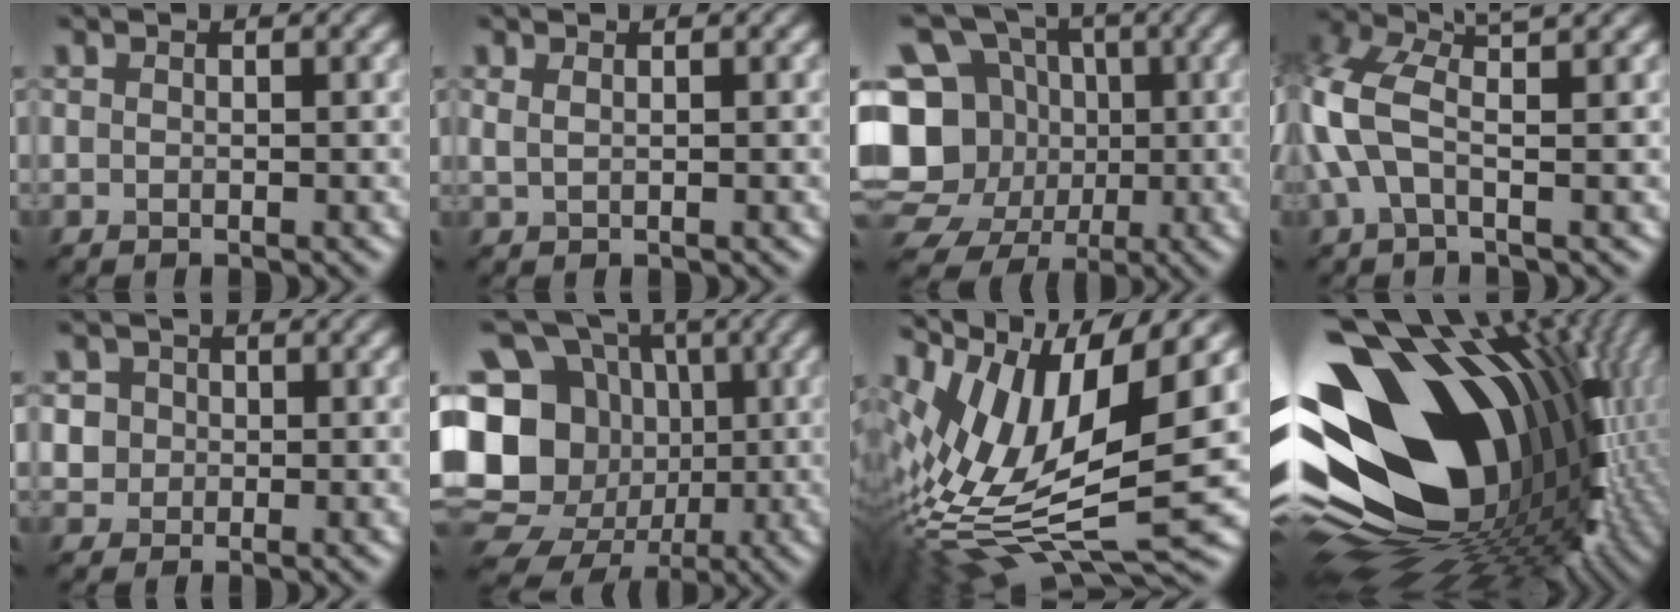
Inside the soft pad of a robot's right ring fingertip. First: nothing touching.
{"total": 1.3, "force": [0.6, 0.6, 1.0], "torque": [-0.014, 0.000, 0.009]}
{"total": 13.2, "force": [-1.3, 11.9, 5.6], "torque": [-0.141, 0.014, -0.046]}
{"total": 6.5, "force": [1.1, 2.3, 5.9], "torque": [-0.146, 0.012, 0.010]}
{"total": 3.5, "force": [0.9, 3.2, 1.2], "torque": [-0.013, 0.012, 0.011]}
{"total": 20.0, "force": [-1.3, 18.1, 8.6], "torque": [-0.210, 0.018, -0.051]}
{"total": 13.9, "force": [2.2, 5.2, 12.8], "torque": [-0.259, 0.007, 0.047]}
{"total": 20.3, "force": [0.1, 13.5, 15.1], "torque": [-0.281, -0.031, 0.017]}